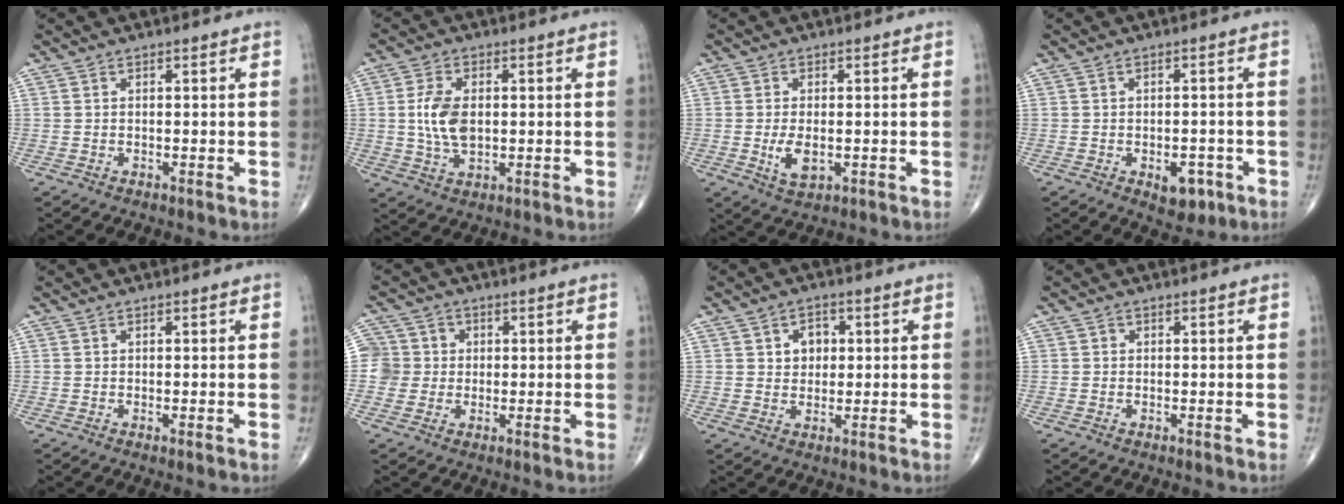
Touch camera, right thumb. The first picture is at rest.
{"total": 7.8, "force": [0.4, 4.5, 6.4], "torque": [-0.125, -0.003, 0.009]}
{"total": 5.0, "force": [-0.9, 2.5, 4.2], "torque": [-0.079, -0.009, -0.011]}
{"total": 5.3, "force": [-2.3, 3.0, 3.7], "torque": [-0.034, 0.009, -0.023]}
{"total": 0.8, "force": [-0.2, 0.1, 0.7], "torque": [-0.014, -0.002, -0.003]}
{"total": 5.8, "force": [0.3, 5.7, 0.6], "torque": [0.018, 0.011, -0.002]}
{"total": 4.4, "force": [1.1, 3.5, 2.5], "torque": [-0.014, -0.001, 0.014]}
{"total": 0.5, "force": [0.0, 0.5, 0.1], "torque": [0.002, 0.002, -0.002]}